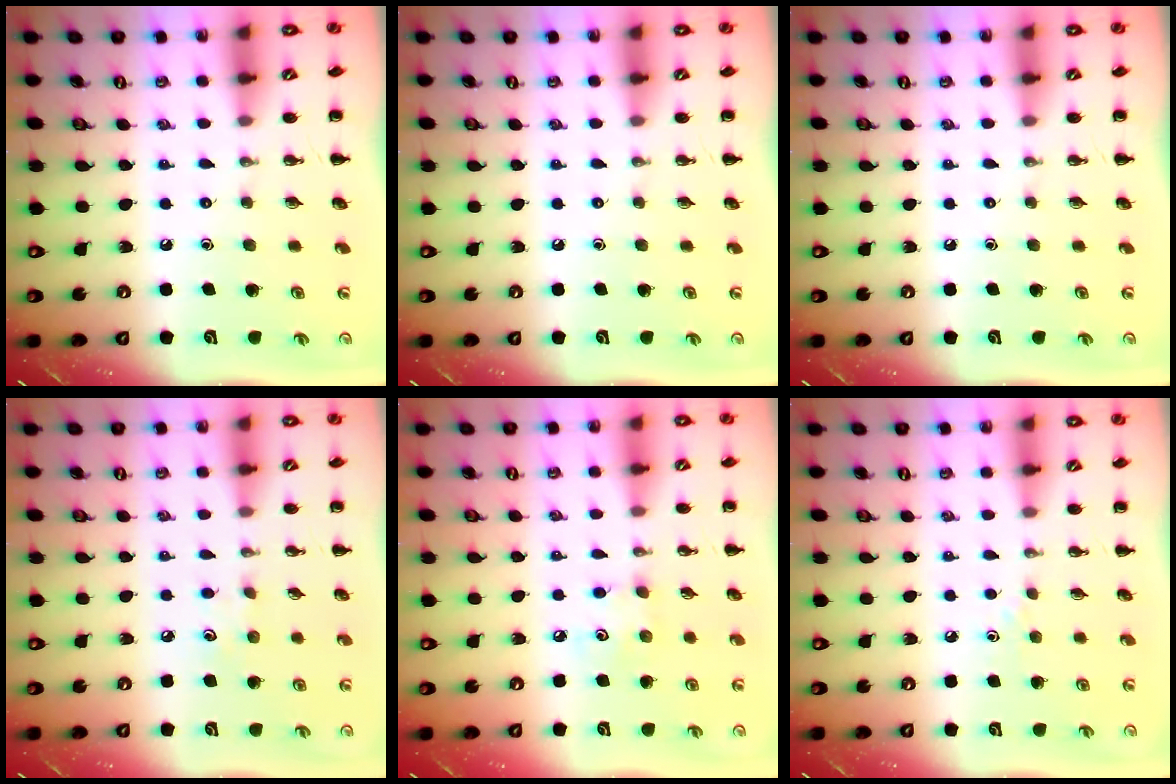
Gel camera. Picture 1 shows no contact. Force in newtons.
{"total": 0.0}
{"total": 0.0}
{"total": 6.2, "press": 5.9, "slide": 1.8}
{"total": 3.8, "press": 3.7, "slide": 0.9}
{"total": 2.7, "press": 2.5, "slide": 1.0}